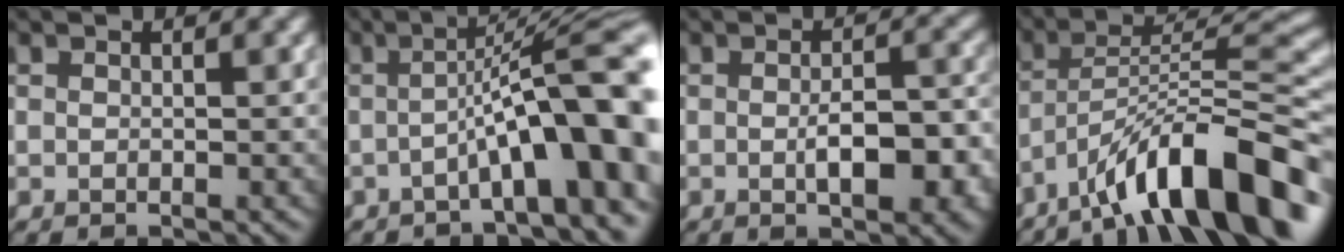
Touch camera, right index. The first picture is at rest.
{"total": 11.8, "force": [-2.2, 2.1, 11.4], "torque": [-0.150, 0.029, -0.033]}
{"total": 5.4, "force": [-1.1, 2.1, 4.8], "torque": [-0.078, -0.005, -0.012]}
{"total": 12.3, "force": [-7.6, 3.0, 9.2], "torque": [-0.126, 0.021, -0.133]}